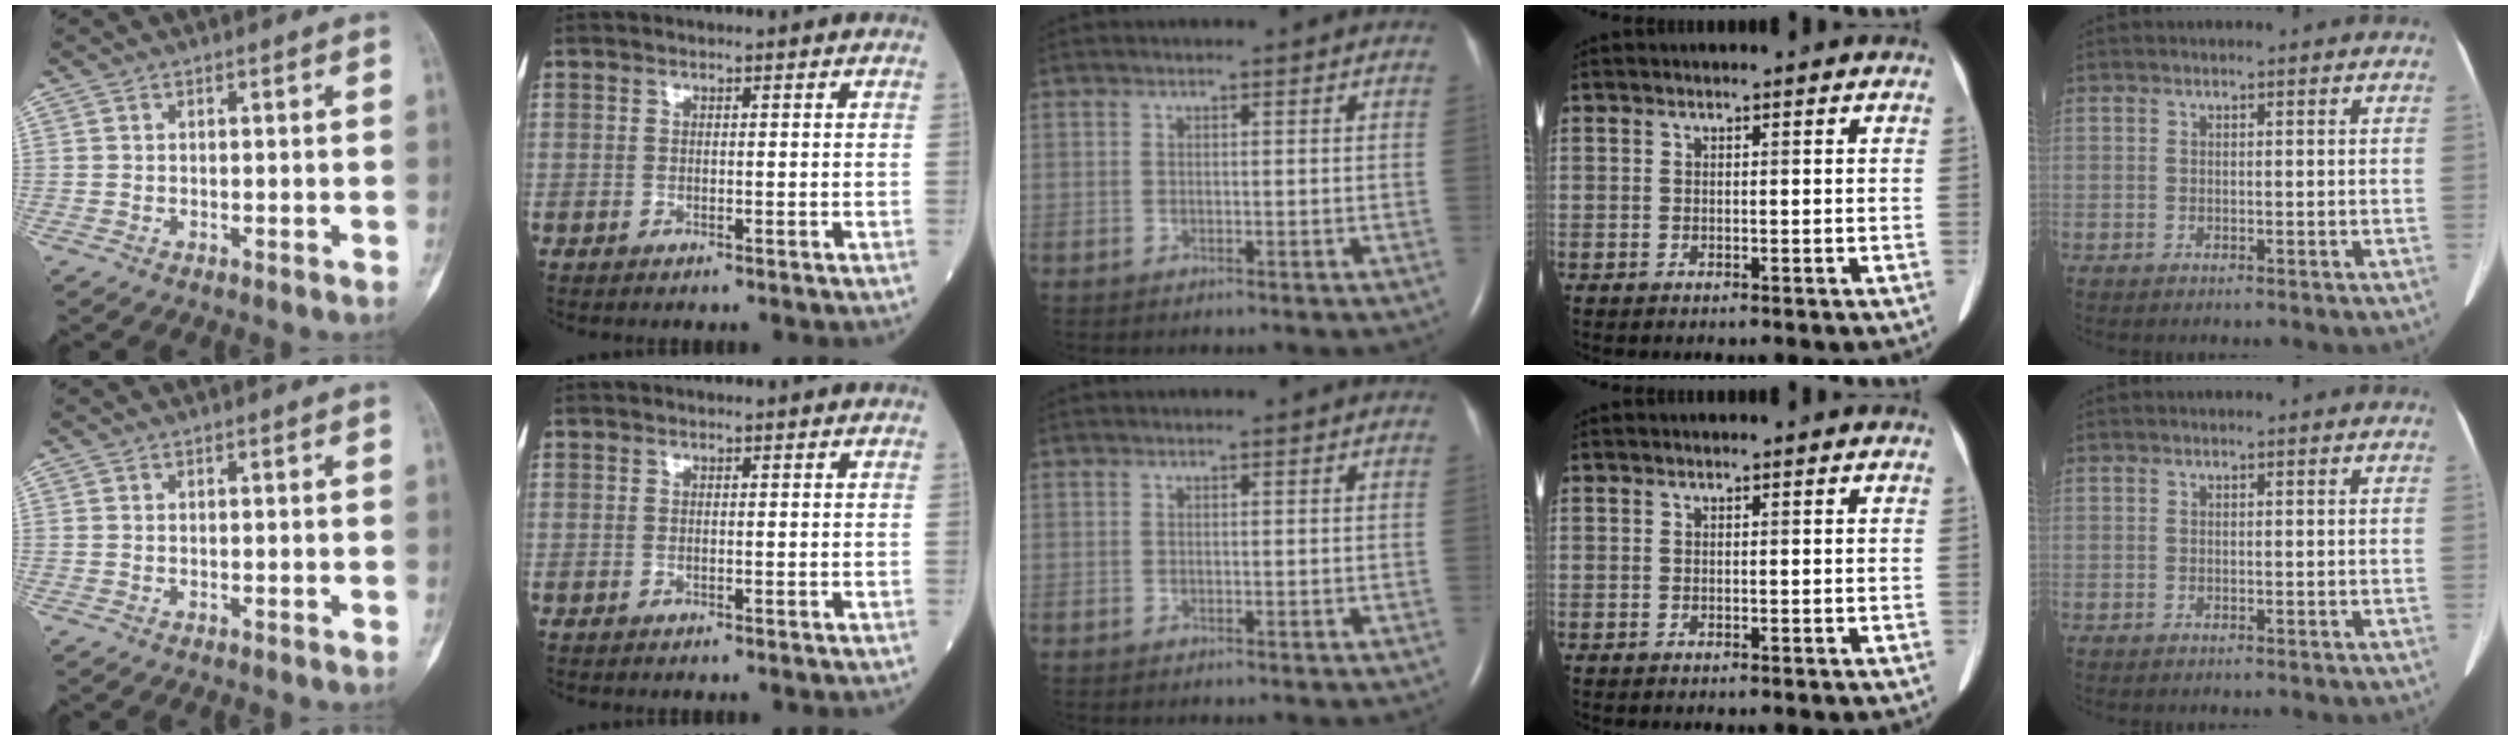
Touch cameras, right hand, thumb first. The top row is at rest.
{}